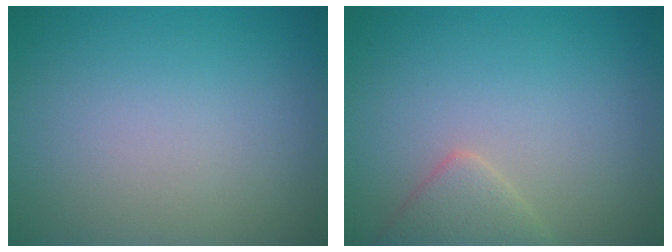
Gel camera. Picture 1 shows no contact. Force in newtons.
{"total": 2.3, "press": 2.3, "slide": 0.1}